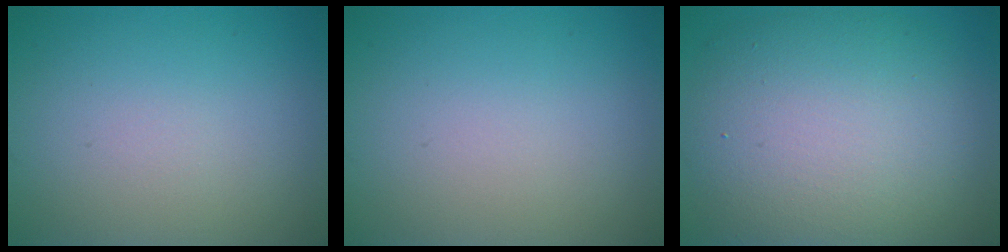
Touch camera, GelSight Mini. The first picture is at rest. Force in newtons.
{"total": 0.0}
{"total": 11.5, "press": 11.4, "slide": 0.8}